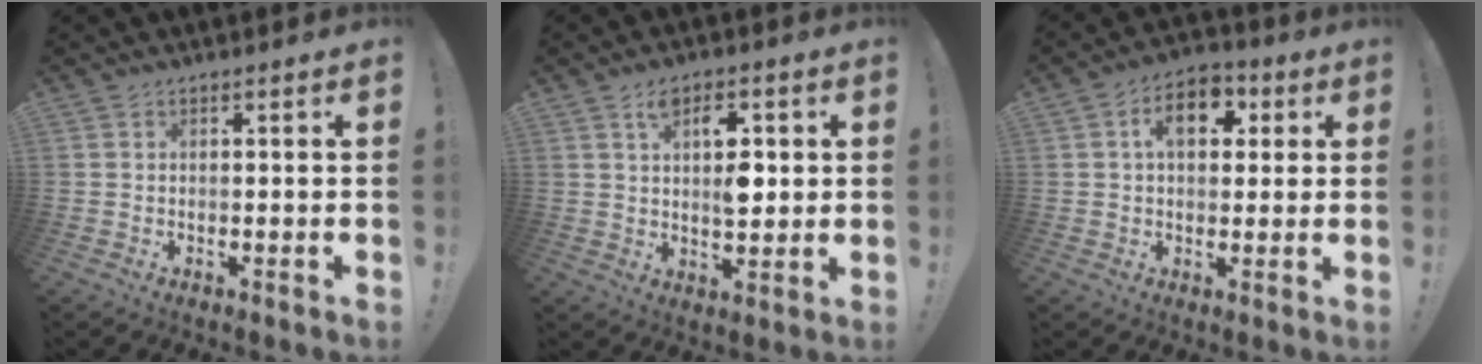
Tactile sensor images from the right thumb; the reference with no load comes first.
{"total": 9.2, "force": [2.6, 5.3, 7.1], "torque": [-0.098, -0.002, 0.045]}
{"total": 10.0, "force": [2.7, 6.7, 6.9], "torque": [-0.093, 0.006, 0.046]}